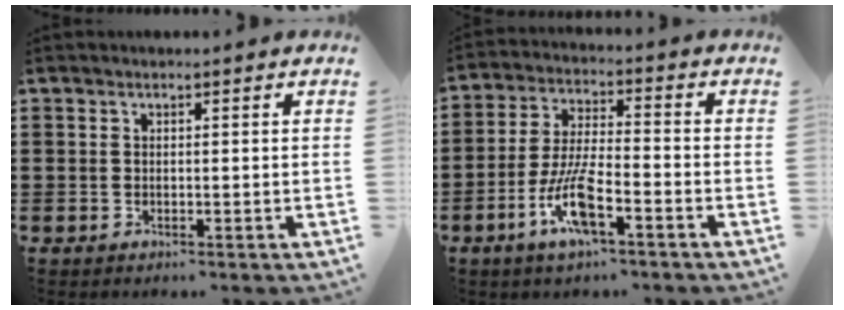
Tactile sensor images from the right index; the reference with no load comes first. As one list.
[{"total": 8.9, "force": [-4.4, 1.9, 7.5], "torque": [-0.166, -0.012, -0.083]}]